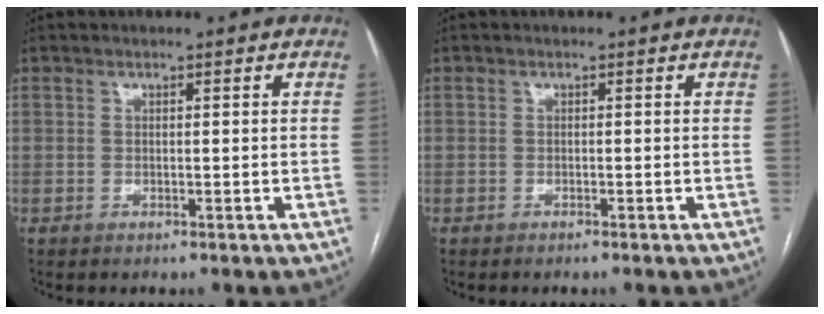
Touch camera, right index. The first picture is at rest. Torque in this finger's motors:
{"motor_torque": [-0.06, -0.02, -0.33, -0.06]}